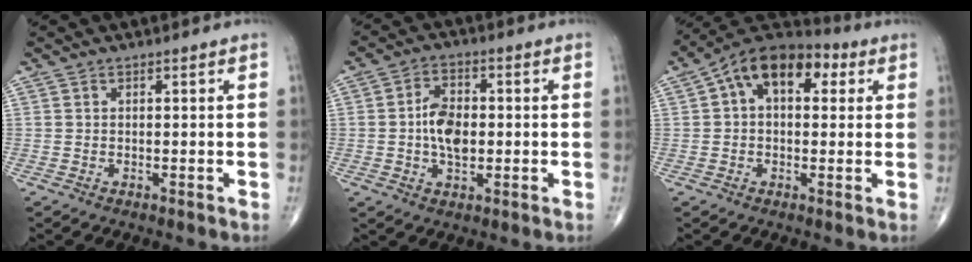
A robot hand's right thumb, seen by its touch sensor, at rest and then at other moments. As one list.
[{"total": 7.6, "force": [-0.3, 4.6, 6.0], "torque": [-0.096, 0.007, -0.010]}, {"total": 13.6, "force": [3.8, 8.2, 10.2], "torque": [-0.135, 0.035, 0.050]}]